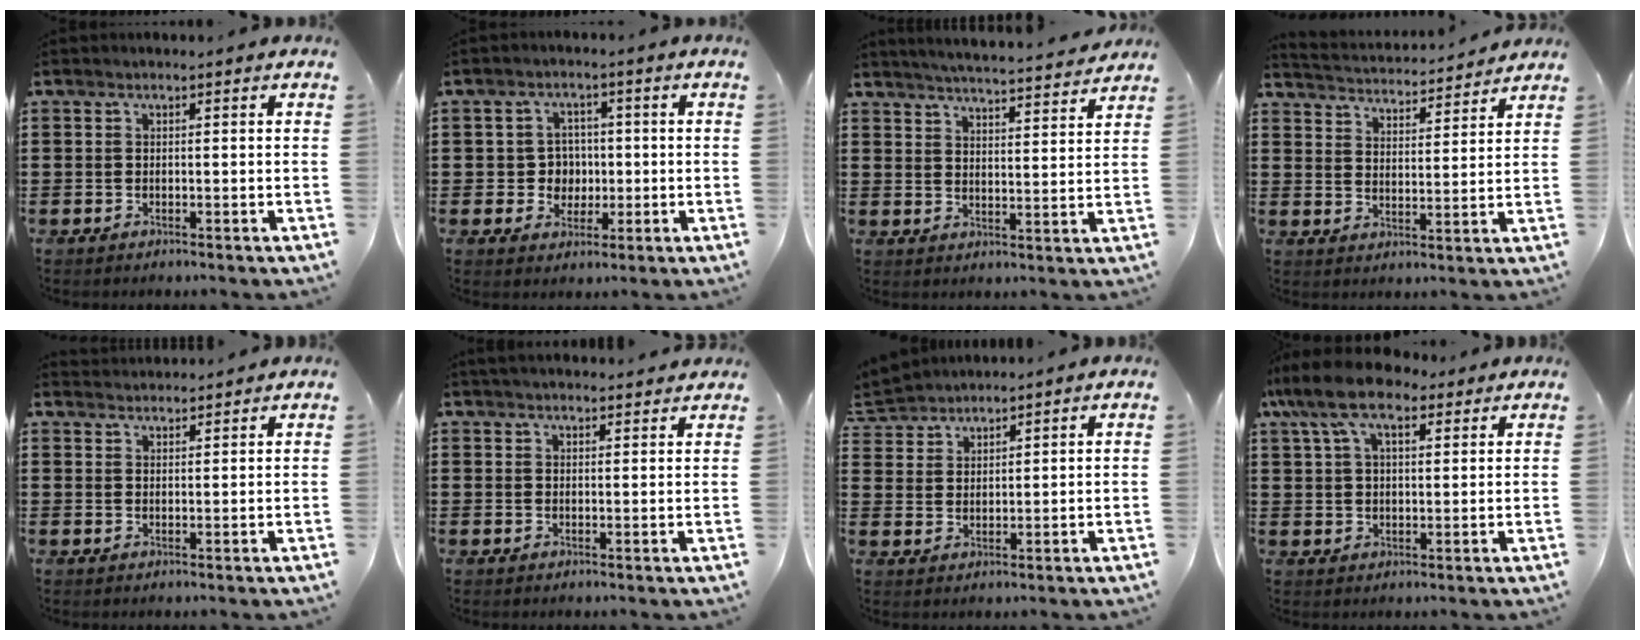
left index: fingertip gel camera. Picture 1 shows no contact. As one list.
[{"total": 4.3, "force": [-0.2, 4.1, 1.4], "torque": [-0.037, 0.007, -0.008]}, {"total": 4.5, "force": [4.4, -0.5, 0.7], "torque": [-0.033, -0.032, 0.073]}, {"total": 3.3, "force": [3.3, -0.1, -0.3], "torque": [-0.015, -0.029, 0.051]}, {"total": 2.0, "force": [2.0, 0.0, -0.4], "torque": [0.001, -0.003, 0.040]}, {"total": 2.2, "force": [2.2, 0.2, 0.3], "torque": [-0.011, -0.001, 0.043]}, {"total": 3.5, "force": [3.3, 1.1, -0.4], "torque": [-0.006, -0.010, 0.062]}, {"total": 9.9, "force": [6.2, 4.5, 6.2], "torque": [-0.140, 0.007, 0.115]}]